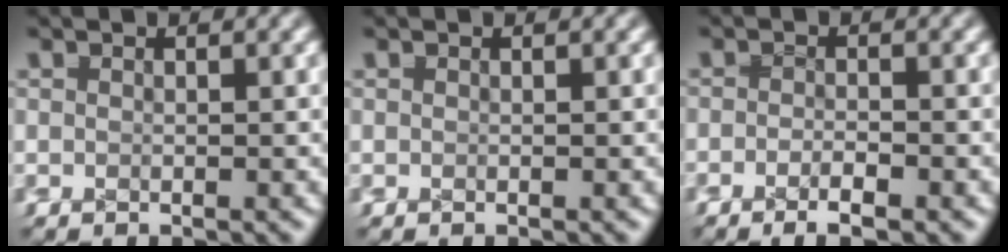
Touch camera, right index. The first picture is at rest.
{"total": 0.0}
{"total": 2.5, "force": [-1.8, 1.2, 1.2], "torque": [-0.004, -0.001, -0.037]}